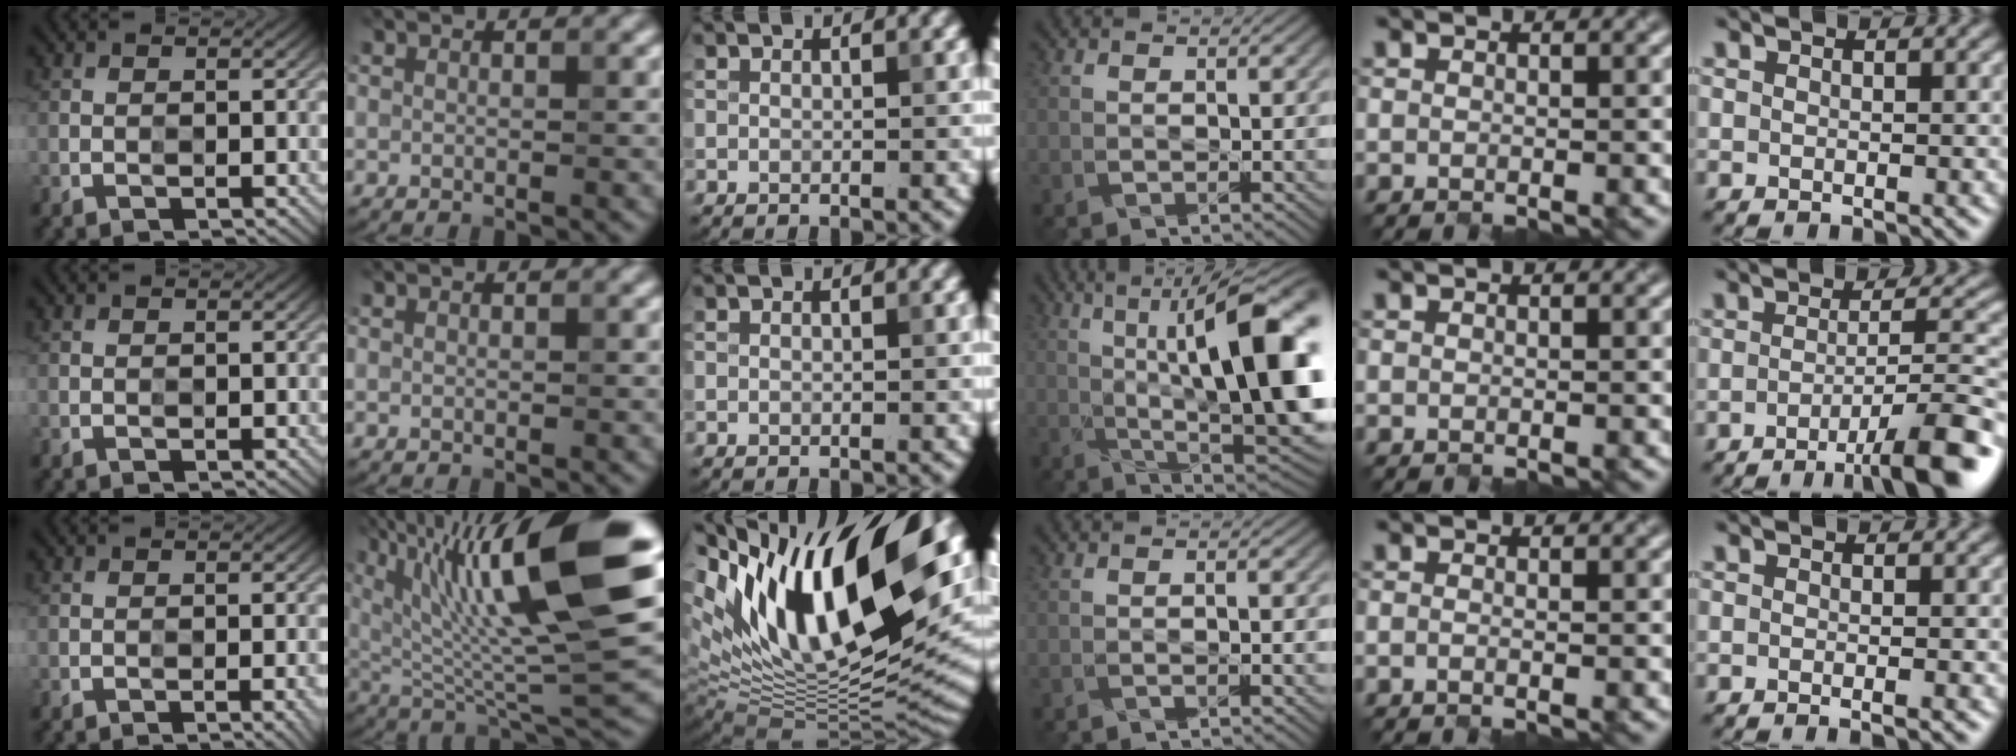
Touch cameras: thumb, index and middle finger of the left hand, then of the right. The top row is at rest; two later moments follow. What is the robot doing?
{"motion": "open", "object": "pencil case"}